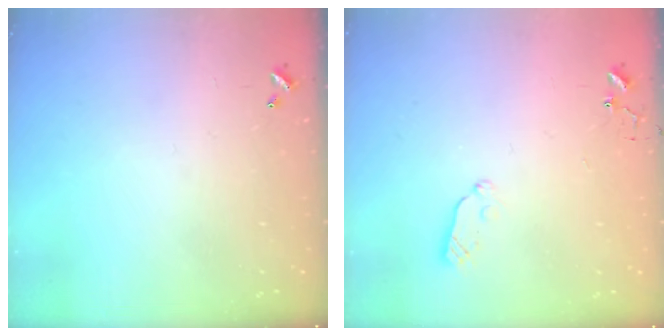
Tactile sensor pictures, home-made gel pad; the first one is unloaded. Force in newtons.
{"total": 3.8, "press": 3.8, "slide": 0.6}